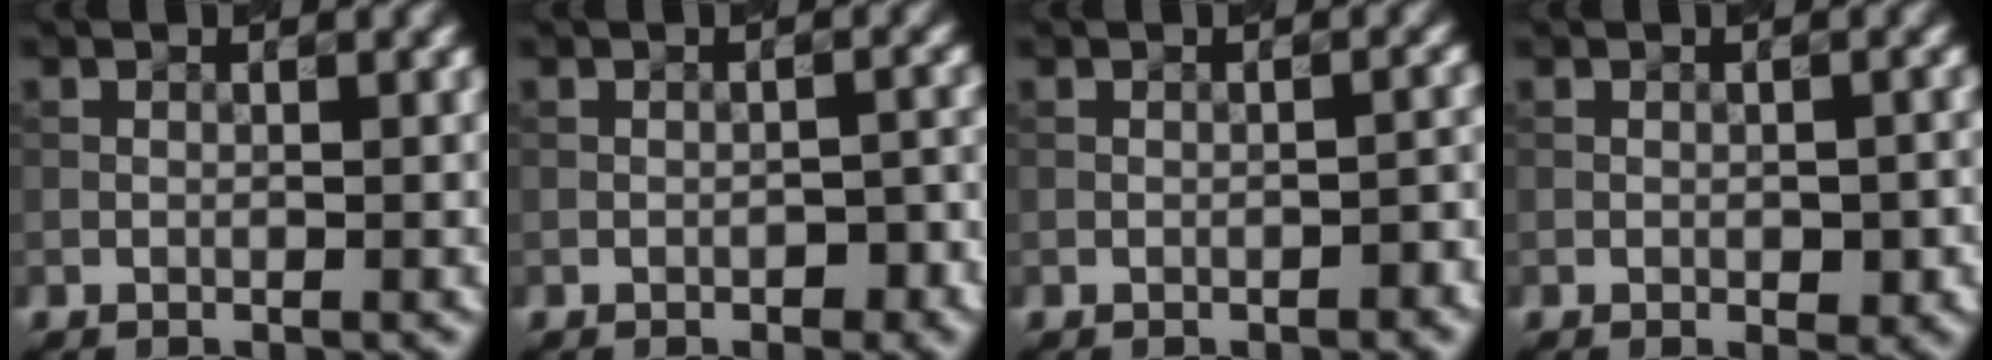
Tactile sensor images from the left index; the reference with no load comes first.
{"total": 1.9, "force": [-1.0, 0.8, 1.4], "torque": [-0.019, 0.006, -0.014]}
{"total": 1.6, "force": [-0.9, 0.4, 1.2], "torque": [-0.020, 0.007, -0.011]}
{"total": 2.2, "force": [-0.8, 1.0, 1.9], "torque": [-0.026, 0.002, -0.010]}